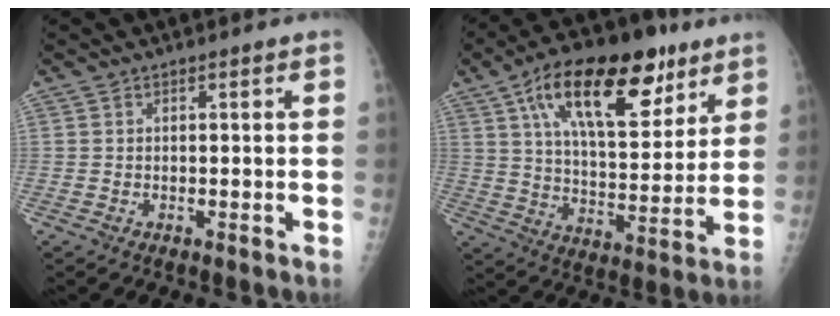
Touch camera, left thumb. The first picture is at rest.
{"total": 23.4, "force": [12.1, 10.5, 17.1], "torque": [-0.237, -0.023, 0.198]}